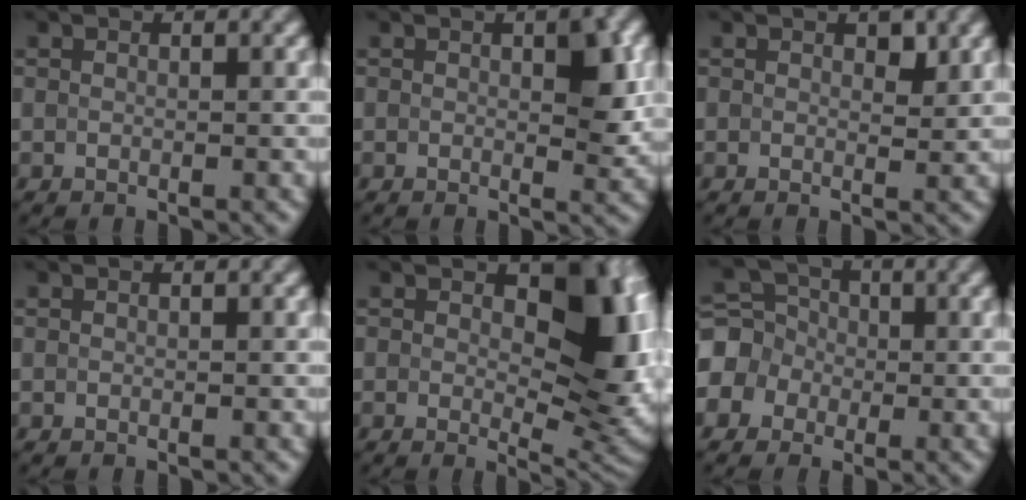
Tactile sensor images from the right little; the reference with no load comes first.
{"total": 3.4, "force": [0.4, 1.5, 3.0], "torque": [-0.034, -0.001, 0.004]}
{"total": 1.2, "force": [0.5, 0.5, 0.9], "torque": [-0.010, -0.002, 0.008]}
{"total": 0.0}
{"total": 10.6, "force": [1.5, 5.9, 8.6], "torque": [-0.096, 0.000, 0.022]}
{"total": 5.2, "force": [-1.1, 4.7, 1.8], "torque": [-0.029, 0.015, -0.046]}